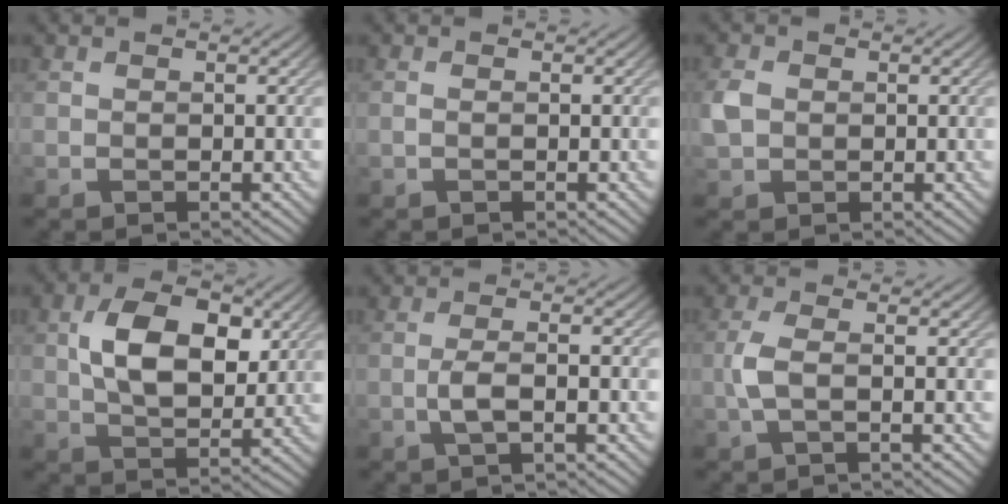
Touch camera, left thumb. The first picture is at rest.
{"total": 0.5, "force": [-0.1, 0.1, 0.5], "torque": [-0.012, -0.001, -0.003]}
{"total": 2.9, "force": [0.3, 2.3, 1.7], "torque": [-0.047, 0.000, 0.005]}
{"total": 9.1, "force": [2.1, 5.4, 7.0], "torque": [-0.130, 0.006, 0.037]}
{"total": 3.4, "force": [-1.1, 0.9, 3.1], "torque": [-0.069, 0.003, -0.026]}
{"total": 3.1, "force": [-0.5, 0.7, 2.9], "torque": [-0.070, 0.002, -0.019]}